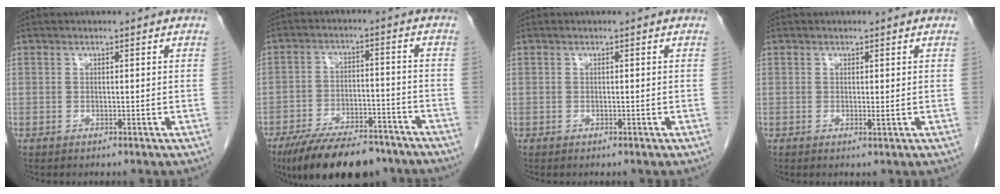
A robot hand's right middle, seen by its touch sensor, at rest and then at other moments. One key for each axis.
{"total": 14.2, "fx": -11.3, "fy": 4.9, "fz": 7.2, "tx": -0.106, "ty": -0.001, "tz": -0.178}
{"total": 0.0}
{"total": 0.6, "fx": 0.2, "fy": -0.1, "fz": 0.5, "tx": -0.013, "ty": -0.005, "tz": 0.004}